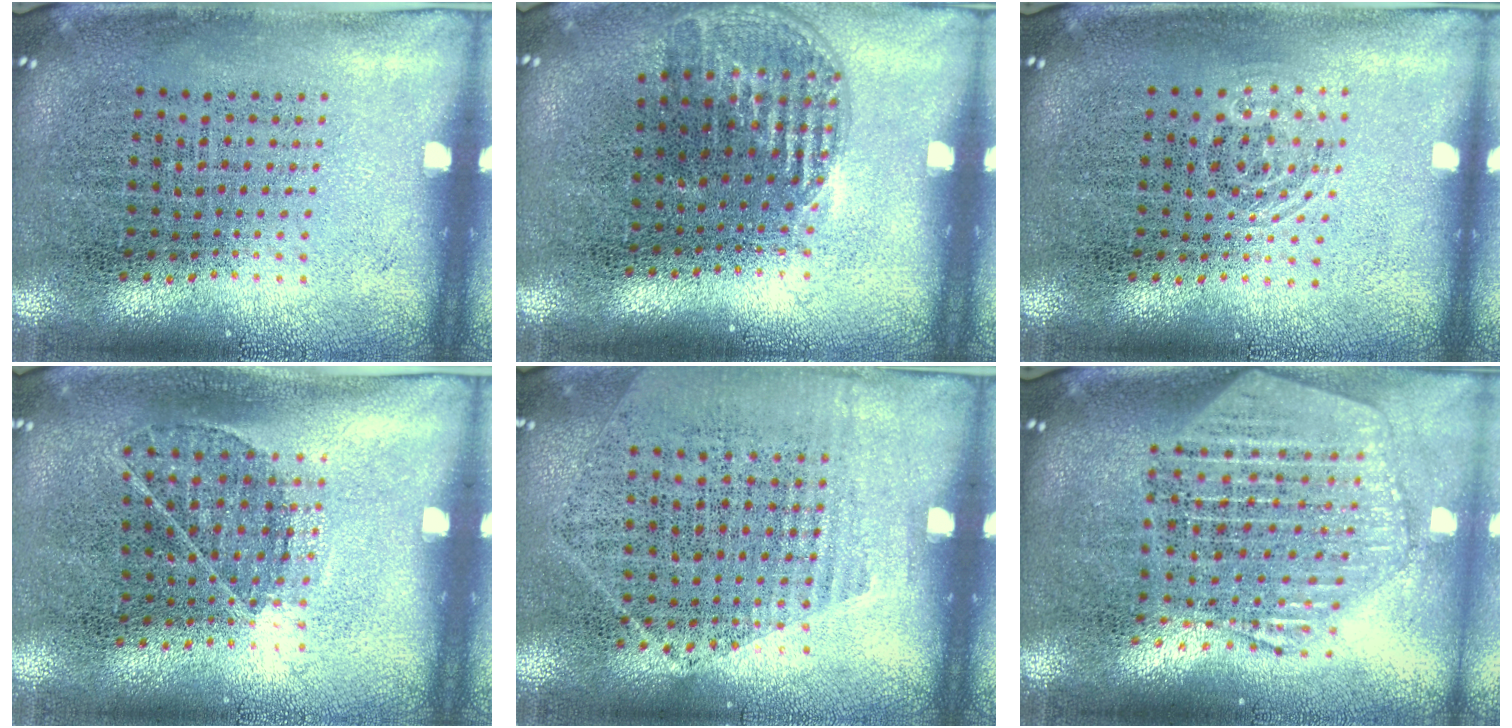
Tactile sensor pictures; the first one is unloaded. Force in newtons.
{"total": 1.1, "press": 1.0, "slide": 0.6}
{"total": 0.8, "press": 0.6, "slide": 0.6}
{"total": 0.8, "press": 0.7, "slide": 0.5}
{"total": 1.2, "press": 1.0, "slide": 0.6}
{"total": 2.5, "press": 2.1, "slide": 1.3}